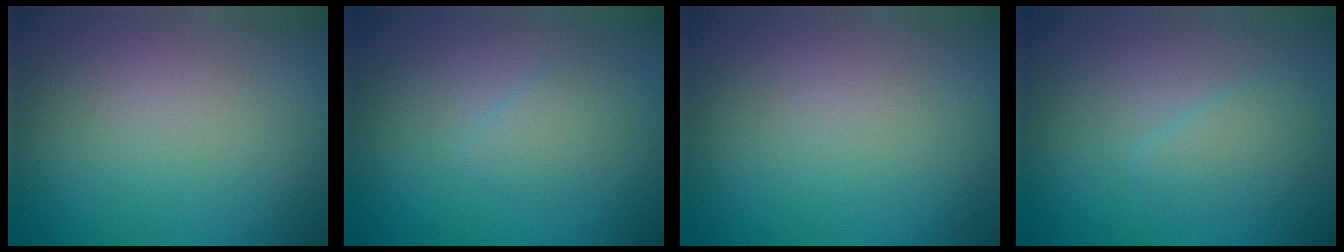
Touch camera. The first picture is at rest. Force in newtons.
{"total": 1.5, "press": 1.5, "slide": 0.1}
{"total": 0.0}
{"total": 1.8, "press": 1.8, "slide": 0.1}